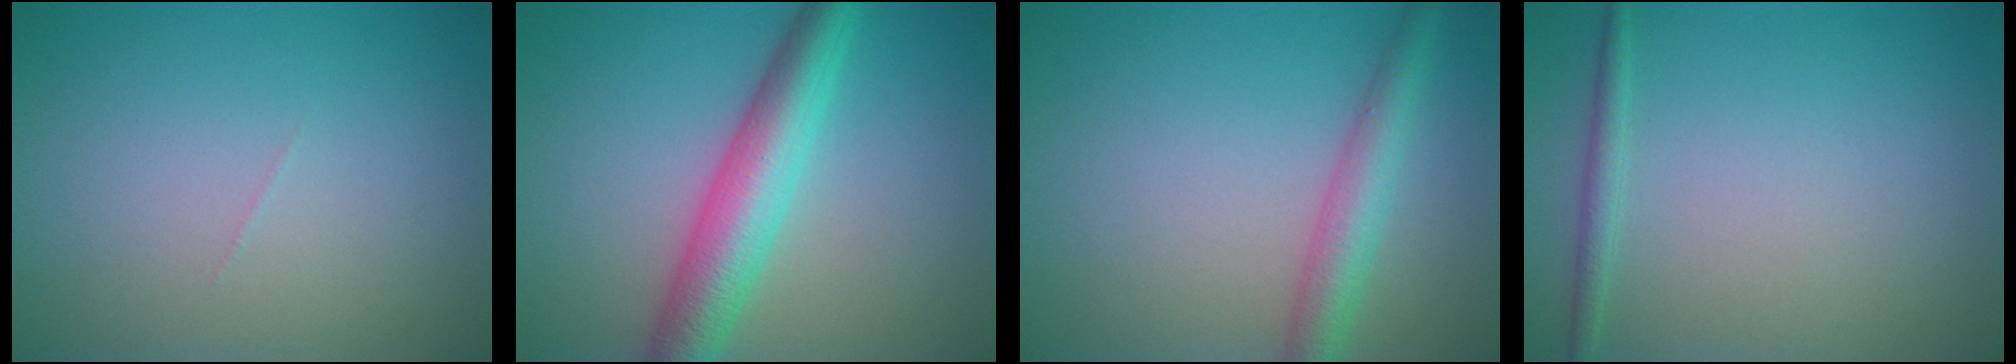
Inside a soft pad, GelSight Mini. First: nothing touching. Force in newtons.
{"total": 6.4, "press": 6.4, "slide": 0.1}
{"total": 3.7, "press": 3.7, "slide": 0.2}
{"total": 1.3, "press": 1.3, "slide": 0.1}